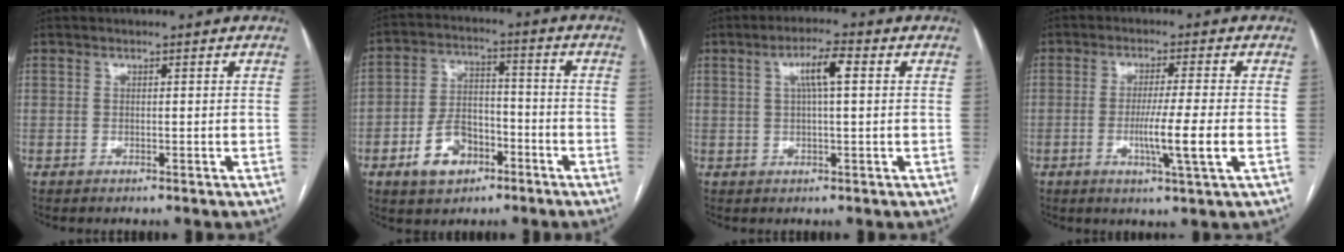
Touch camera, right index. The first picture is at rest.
{"total": 9.2, "force": [-4.5, 5.9, 5.5], "torque": [-0.111, 0.019, -0.072]}
{"total": 5.2, "force": [1.4, 0.6, 4.9], "torque": [-0.091, 0.011, 0.025]}
{"total": 7.5, "force": [-1.6, -0.9, 7.3], "torque": [-0.126, -0.018, -0.031]}